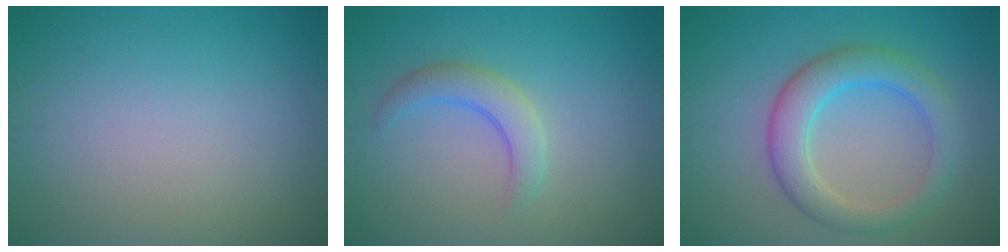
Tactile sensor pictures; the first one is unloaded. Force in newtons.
{"total": 2.7, "press": 2.7, "slide": 0.2}
{"total": 5.0, "press": 5.0, "slide": 0.1}